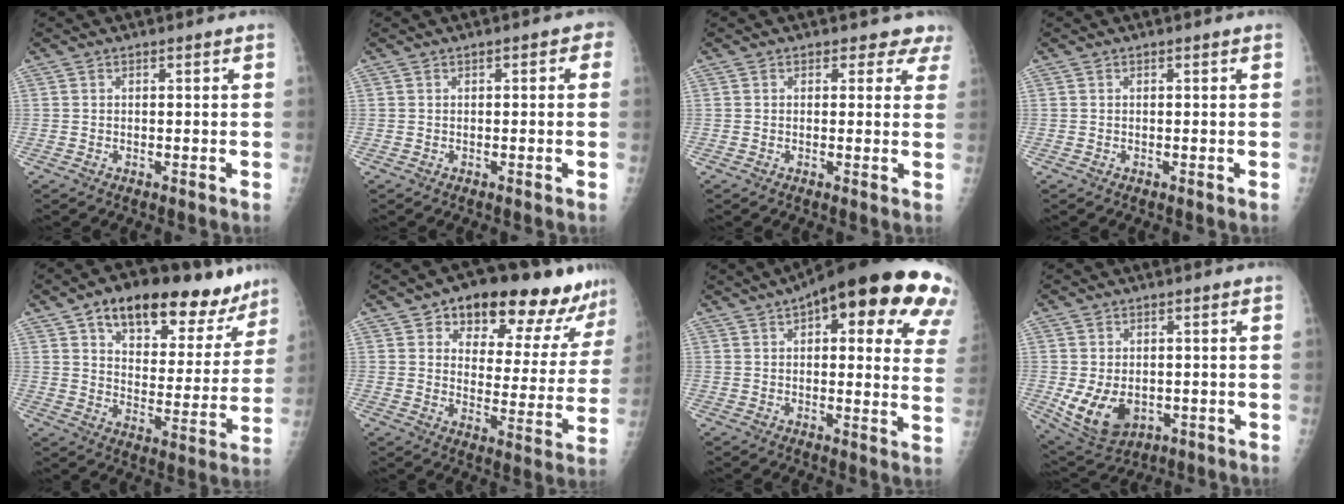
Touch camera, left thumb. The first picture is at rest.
{"total": 2.0, "force": [0.4, 1.1, 1.6], "torque": [-0.006, 0.005, -0.004]}
{"total": 3.6, "force": [2.9, 2.2, 0.2], "torque": [0.032, -0.014, 0.011]}
{"total": 0.0}
{"total": 22.7, "force": [15.1, 11.0, 13.0], "torque": [-0.140, -0.042, 0.222]}
{"total": 19.9, "force": [14.3, 8.9, 10.7], "torque": [-0.092, -0.057, 0.191]}
{"total": 27.6, "force": [14.2, 9.5, 21.6], "torque": [-0.217, 0.012, 0.172]}
{"total": 9.1, "force": [-1.4, 6.4, 6.3], "torque": [-0.103, -0.010, -0.003]}